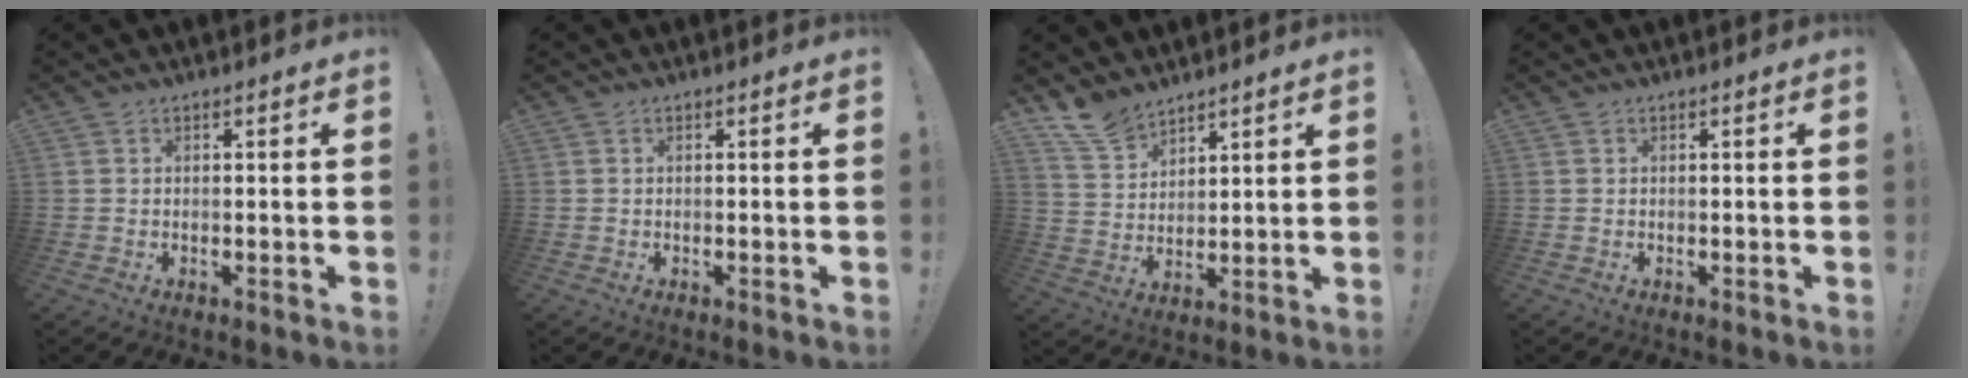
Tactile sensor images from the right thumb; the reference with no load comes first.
{"total": 0.0}
{"total": 9.1, "force": [7.7, 4.2, 2.3], "torque": [-0.044, -0.056, 0.151]}
{"total": 0.0}